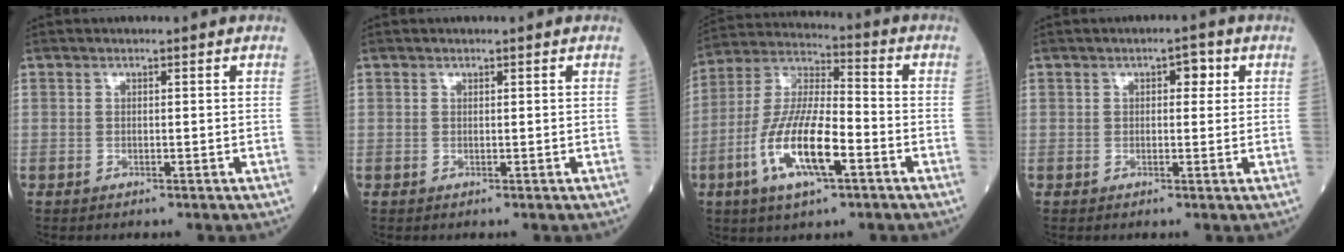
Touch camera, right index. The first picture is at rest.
{"total": 0.0}
{"total": 14.2, "force": [-5.2, 3.4, 12.8], "torque": [-0.262, -0.004, -0.097]}
{"total": 2.5, "force": [0.9, 1.3, 2.0], "torque": [-0.021, 0.010, 0.009]}